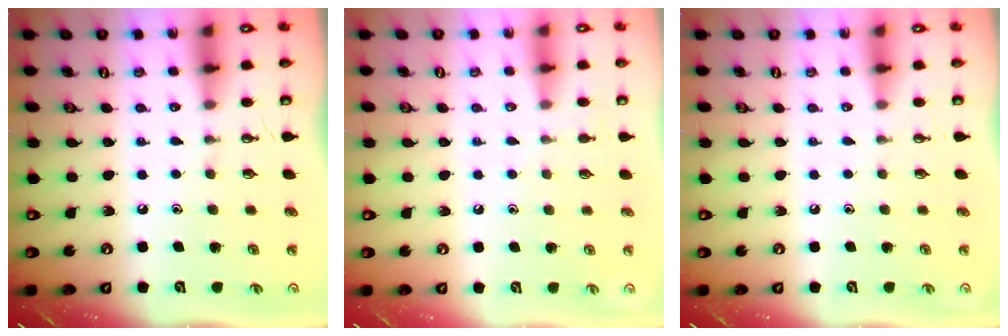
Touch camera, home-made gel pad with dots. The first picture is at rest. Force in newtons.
{"total": 4.0, "press": 4.0, "slide": 0.5}
{"total": 0.0}